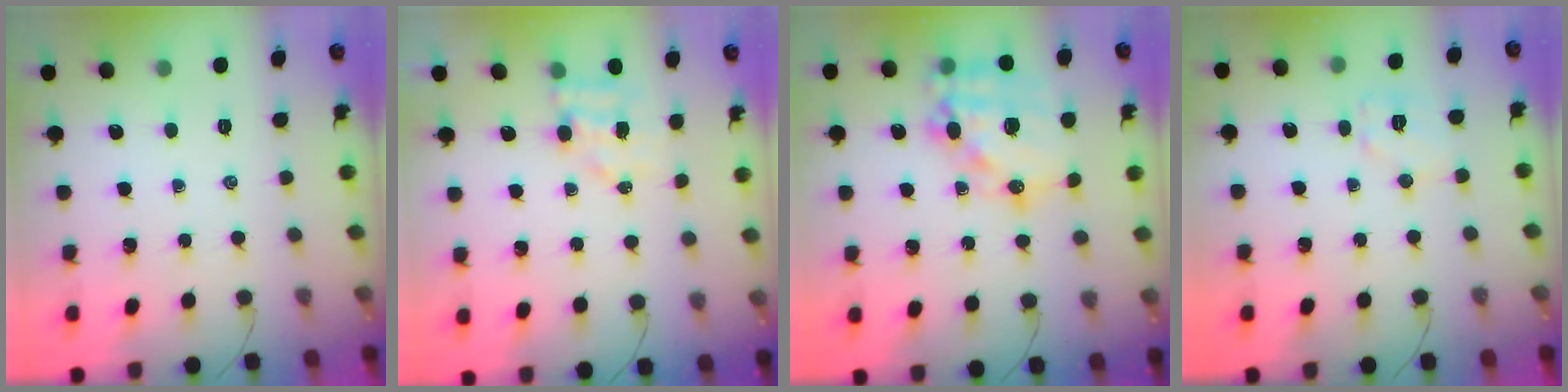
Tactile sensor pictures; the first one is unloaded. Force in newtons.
{"total": 4.5, "press": 4.5, "slide": 0.5}
{"total": 18.4, "press": 18.0, "slide": 3.9}
{"total": 6.8, "press": 6.7, "slide": 0.6}